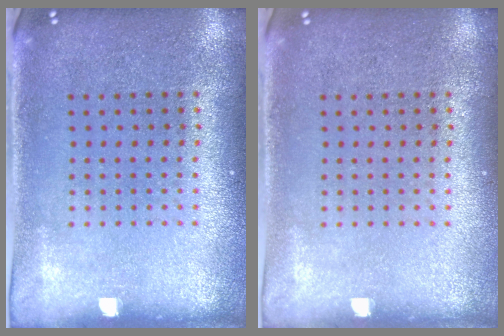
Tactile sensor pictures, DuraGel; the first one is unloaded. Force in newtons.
{"total": 0.0}